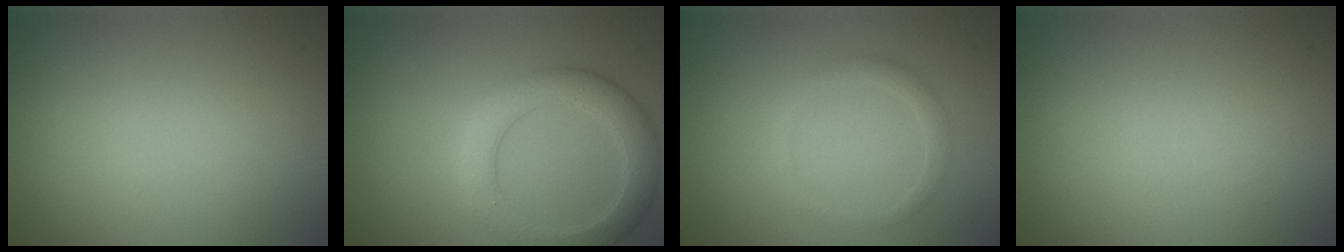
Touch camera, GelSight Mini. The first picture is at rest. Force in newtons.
{"total": 4.1, "press": 4.1, "slide": 0.1}
{"total": 1.4, "press": 1.4, "slide": 0.2}
{"total": 0.0}